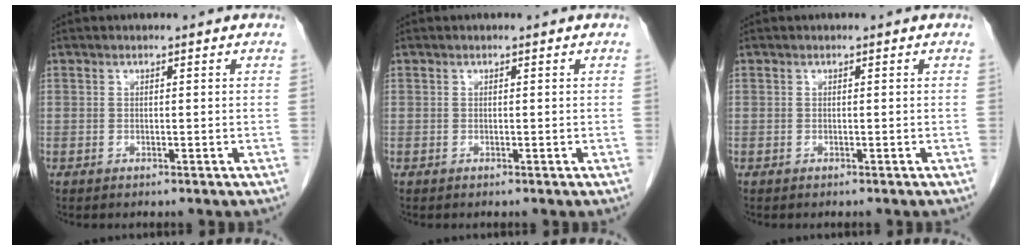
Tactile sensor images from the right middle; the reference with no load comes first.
{"total": 0.0}
{"total": 0.0}